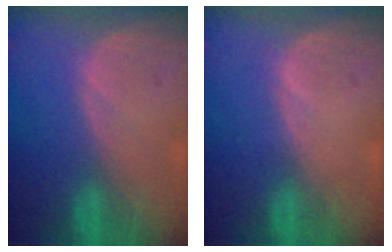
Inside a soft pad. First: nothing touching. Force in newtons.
{"total": 0.5, "press": 0.1, "slide": 0.5}